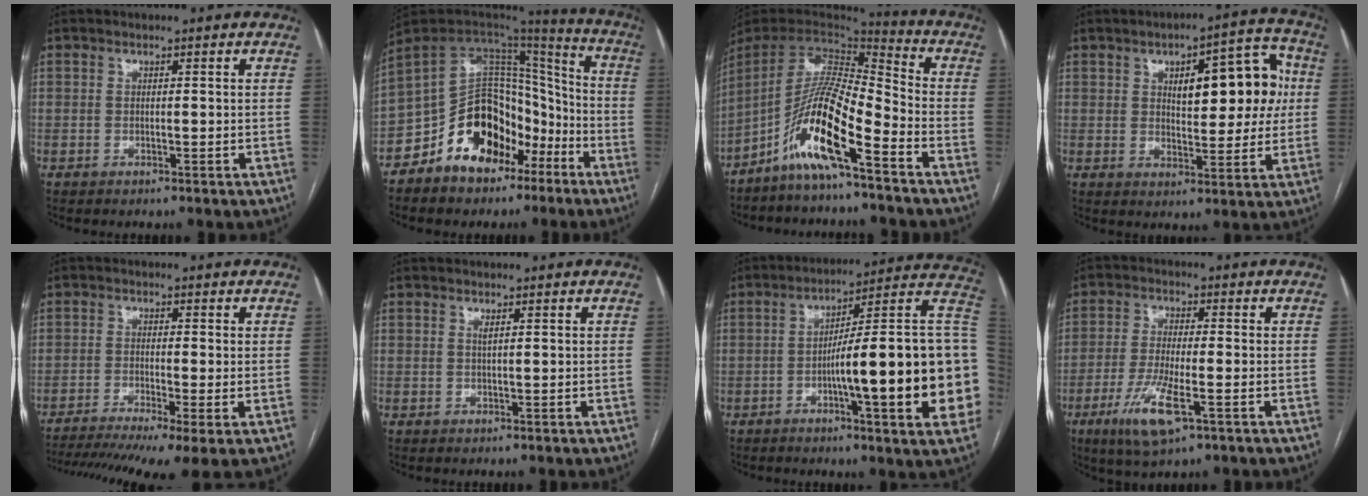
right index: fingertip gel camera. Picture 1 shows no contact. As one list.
[{"total": 16.6, "force": [-8.6, 10.9, 9.2], "torque": [-0.169, 0.049, -0.144]}, {"total": 13.4, "force": [-7.6, 1.1, 11.0], "torque": [-0.213, 0.001, -0.145]}, {"total": 12.8, "force": [2.7, 5.0, 11.5], "torque": [-0.144, 0.033, 0.041]}, {"total": 14.2, "force": [-10.0, 1.3, 10.0], "torque": [-0.167, -0.021, -0.156]}, {"total": 0.6, "force": [0.3, -0.1, 0.5], "torque": [-0.013, -0.002, 0.007]}, {"total": 24.7, "force": [-3.6, 2.2, 24.3], "torque": [-0.240, 0.022, -0.050]}, {"total": 8.8, "force": [-4.0, 1.5, 7.7], "torque": [-0.158, -0.021, -0.070]}]